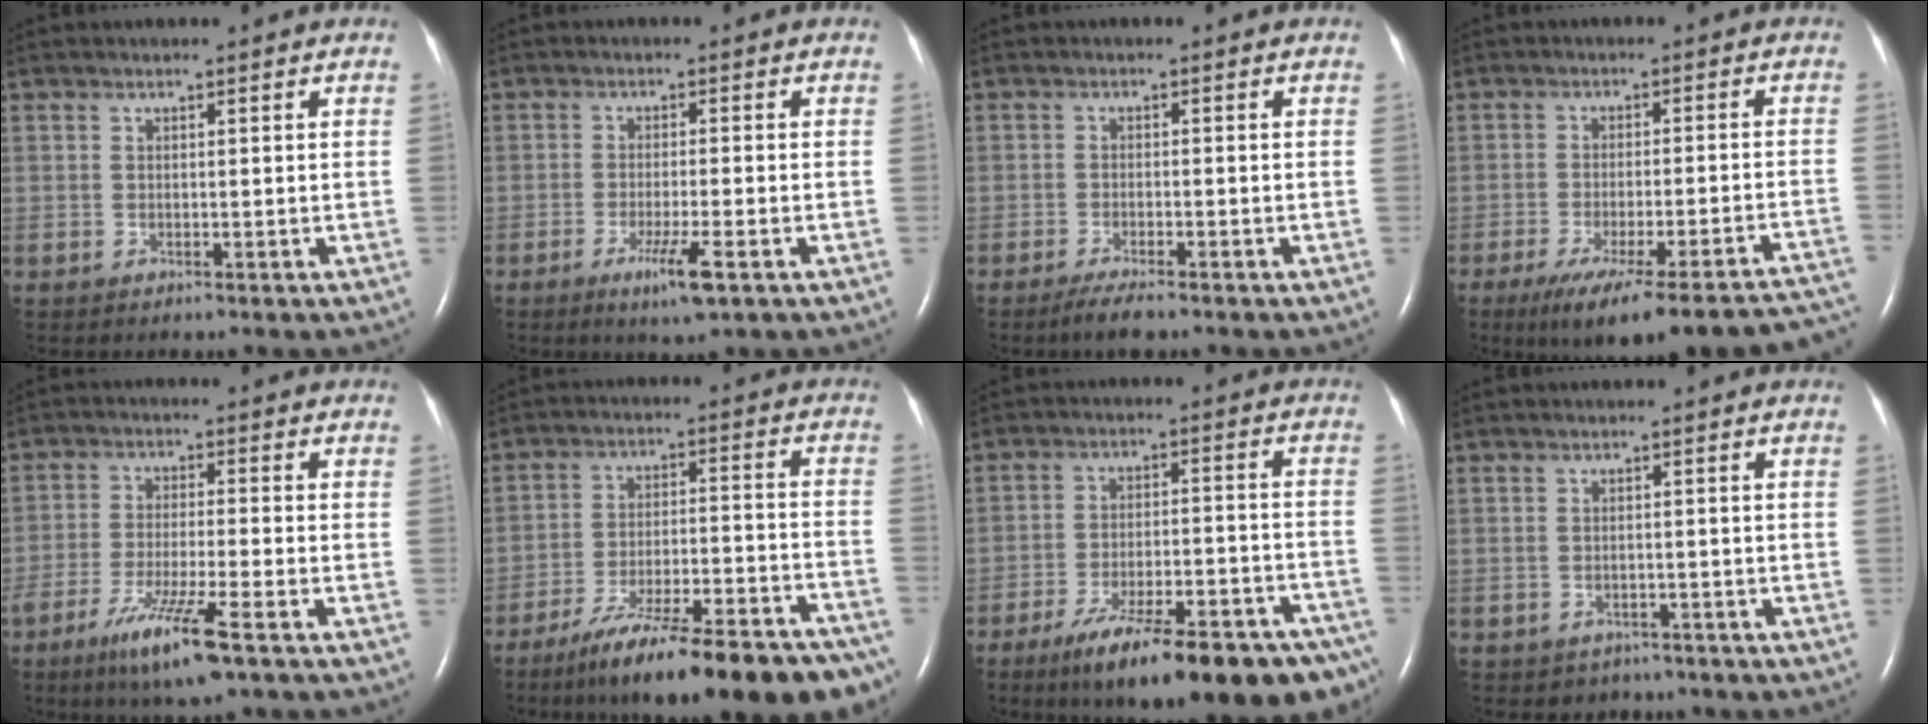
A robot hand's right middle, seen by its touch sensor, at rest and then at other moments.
{"total": 5.1, "force": [-2.7, 0.0, 4.3], "torque": [-0.080, -0.013, -0.046]}
{"total": 3.4, "force": [-2.6, 0.4, 2.1], "torque": [-0.047, -0.008, -0.047]}
{"total": 23.4, "force": [-20.0, 2.1, 11.9], "torque": [-0.105, -0.018, -0.255]}
{"total": 9.5, "force": [-5.6, 0.2, 7.7], "torque": [-0.152, -0.026, -0.098]}
{"total": 23.3, "force": [-18.6, 3.6, 13.5], "torque": [-0.147, 0.000, -0.273]}
{"total": 21.8, "force": [-15.6, 4.6, 14.5], "torque": [-0.157, 0.003, -0.223]}
{"total": 2.8, "force": [-2.1, 1.9, 0.0], "torque": [-0.013, 0.008, -0.022]}